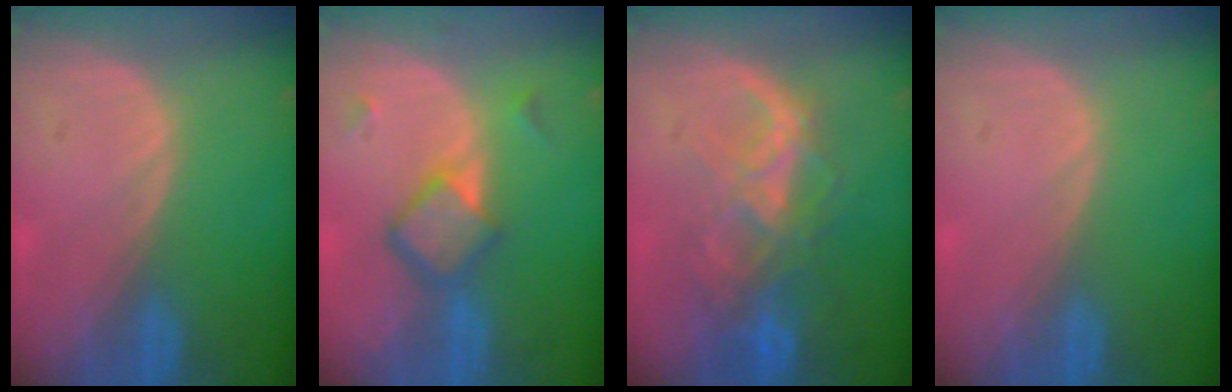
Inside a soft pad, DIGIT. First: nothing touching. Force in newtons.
{"total": 6.2, "press": 5.3, "slide": 3.2}
{"total": 8.8, "press": 7.5, "slide": 4.7}
{"total": 0.0}